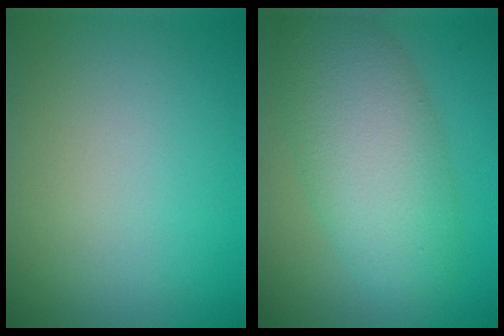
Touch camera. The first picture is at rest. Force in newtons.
{"total": 7.8, "press": 7.8, "slide": 0.2}